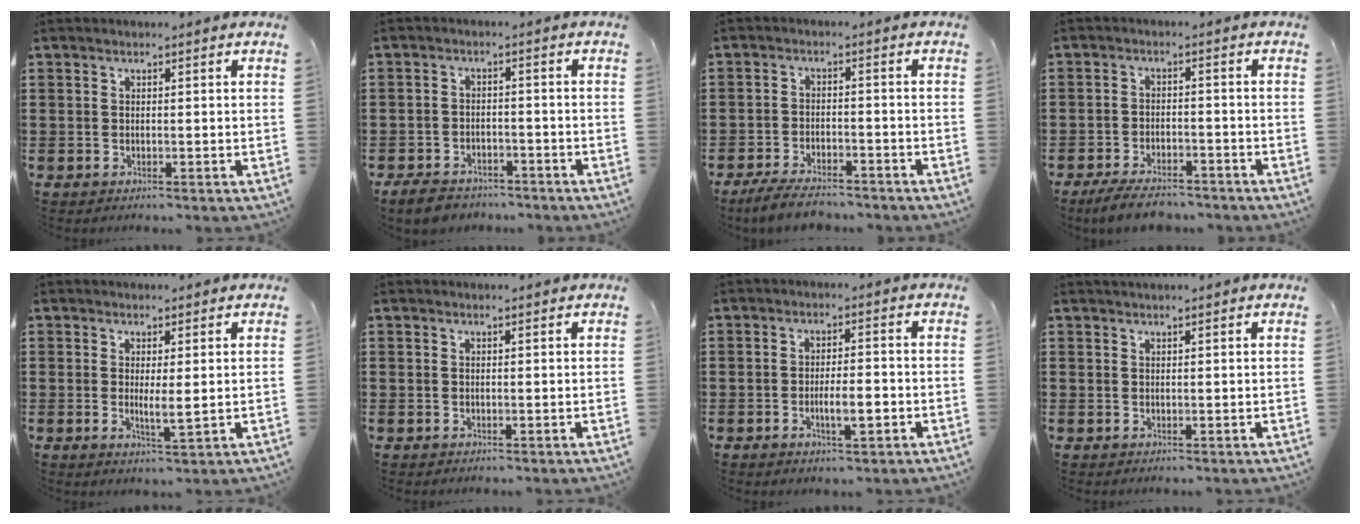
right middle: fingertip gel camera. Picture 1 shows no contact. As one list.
[{"total": 3.7, "force": [-3.4, 1.1, 0.7], "torque": [-0.022, 0.006, -0.073]}, {"total": 4.9, "force": [-4.4, 1.0, 1.9], "torque": [-0.044, -0.001, -0.087]}, {"total": 4.7, "force": [-4.2, 1.0, 1.8], "torque": [-0.035, 0.002, -0.083]}, {"total": 2.4, "force": [0.4, 0.2, 2.3], "torque": [-0.030, -0.010, 0.004]}, {"total": 0.0}, {"total": 4.5, "force": [-1.6, 1.6, 3.9], "torque": [-0.058, 0.003, -0.031]}, {"total": 0.7, "force": [0.7, -0.1, 0.0], "torque": [-0.001, -0.003, 0.015]}]